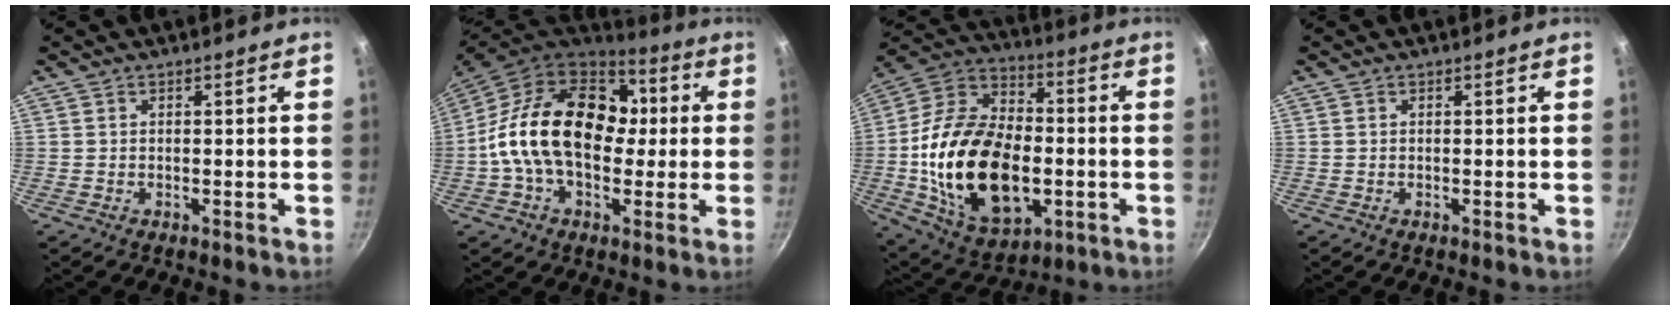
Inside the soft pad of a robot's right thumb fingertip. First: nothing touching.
{"total": 22.7, "force": [1.1, 15.6, 16.4], "torque": [-0.245, 0.038, 0.005]}
{"total": 27.3, "force": [-4.0, 17.1, 20.9], "torque": [-0.360, 0.029, -0.063]}
{"total": 0.0}